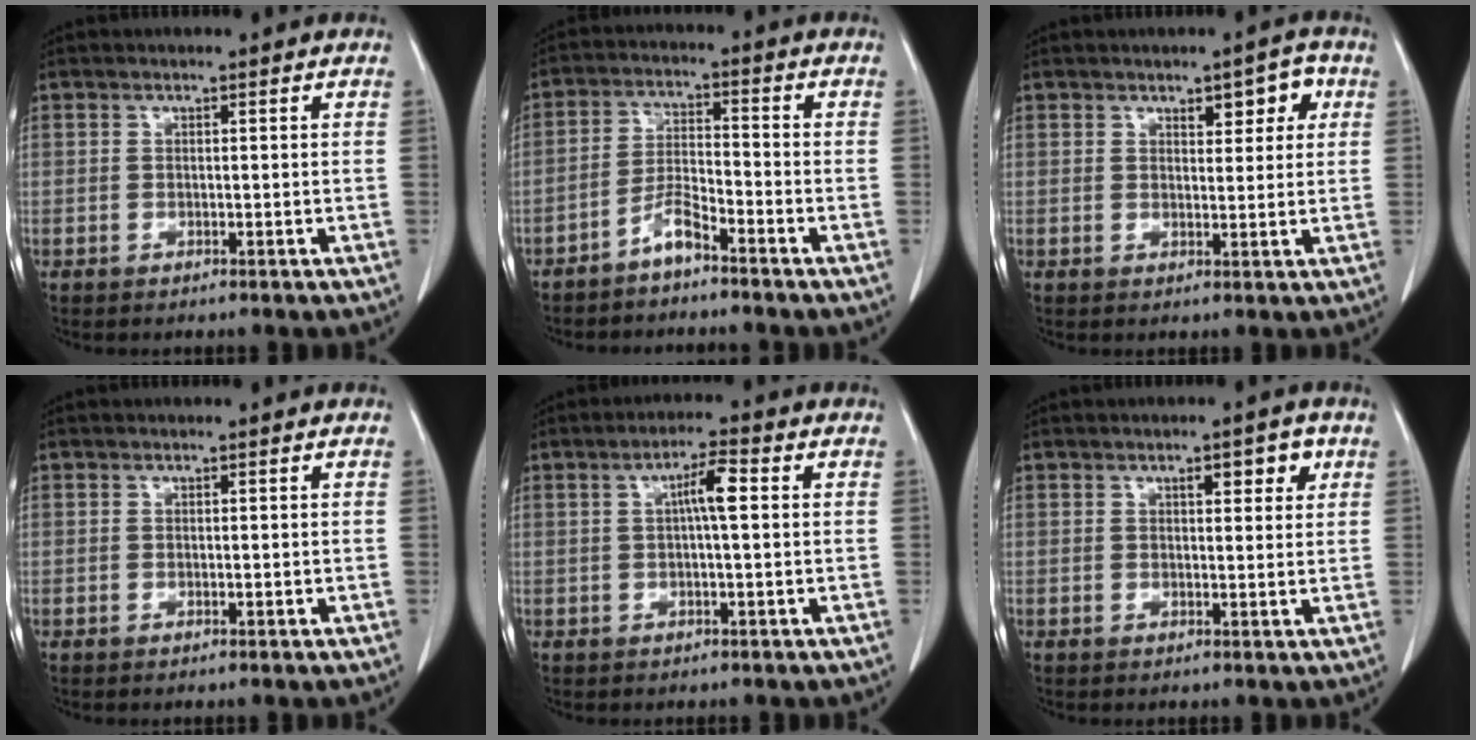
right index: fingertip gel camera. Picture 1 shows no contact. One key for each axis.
{"total": 4.2, "fx": -3.4, "fy": 0.4, "fz": 2.3, "tx": -0.050, "ty": 0.002, "tz": -0.067}
{"total": 4.3, "fx": 2.0, "fy": 1.8, "fz": 3.3, "tx": -0.040, "ty": 0.009, "tz": 0.026}
{"total": 0.5, "fx": 0.0, "fy": 0.2, "fz": 0.5, "tx": -0.008, "ty": -0.001, "tz": 0.001}
{"total": 4.5, "fx": 0.7, "fy": 0.4, "fz": 4.4, "tx": -0.078, "ty": 0.009, "tz": 0.010}
{"total": 3.6, "fx": 1.7, "fy": 1.2, "fz": 2.9, "tx": -0.039, "ty": 0.003, "tz": 0.024}